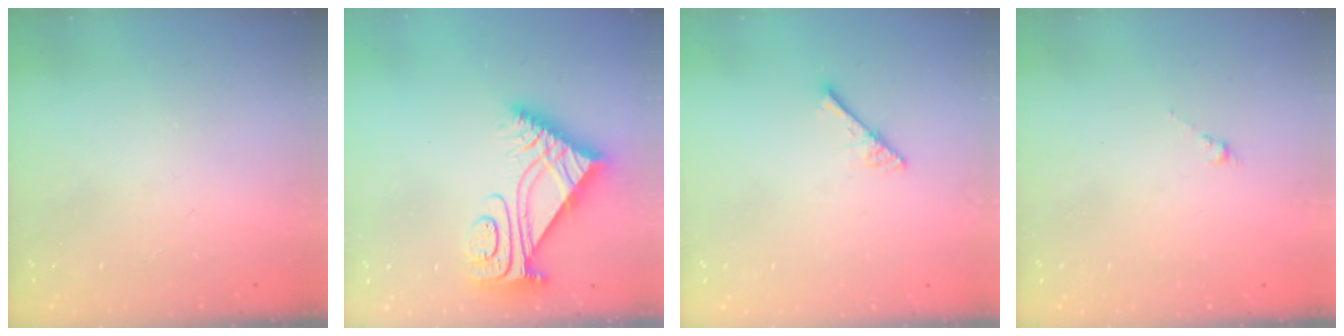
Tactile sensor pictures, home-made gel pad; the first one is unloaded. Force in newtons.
{"total": 8.2, "press": 8.1, "slide": 0.7}
{"total": 2.9, "press": 2.9, "slide": 0.2}
{"total": 0.0}